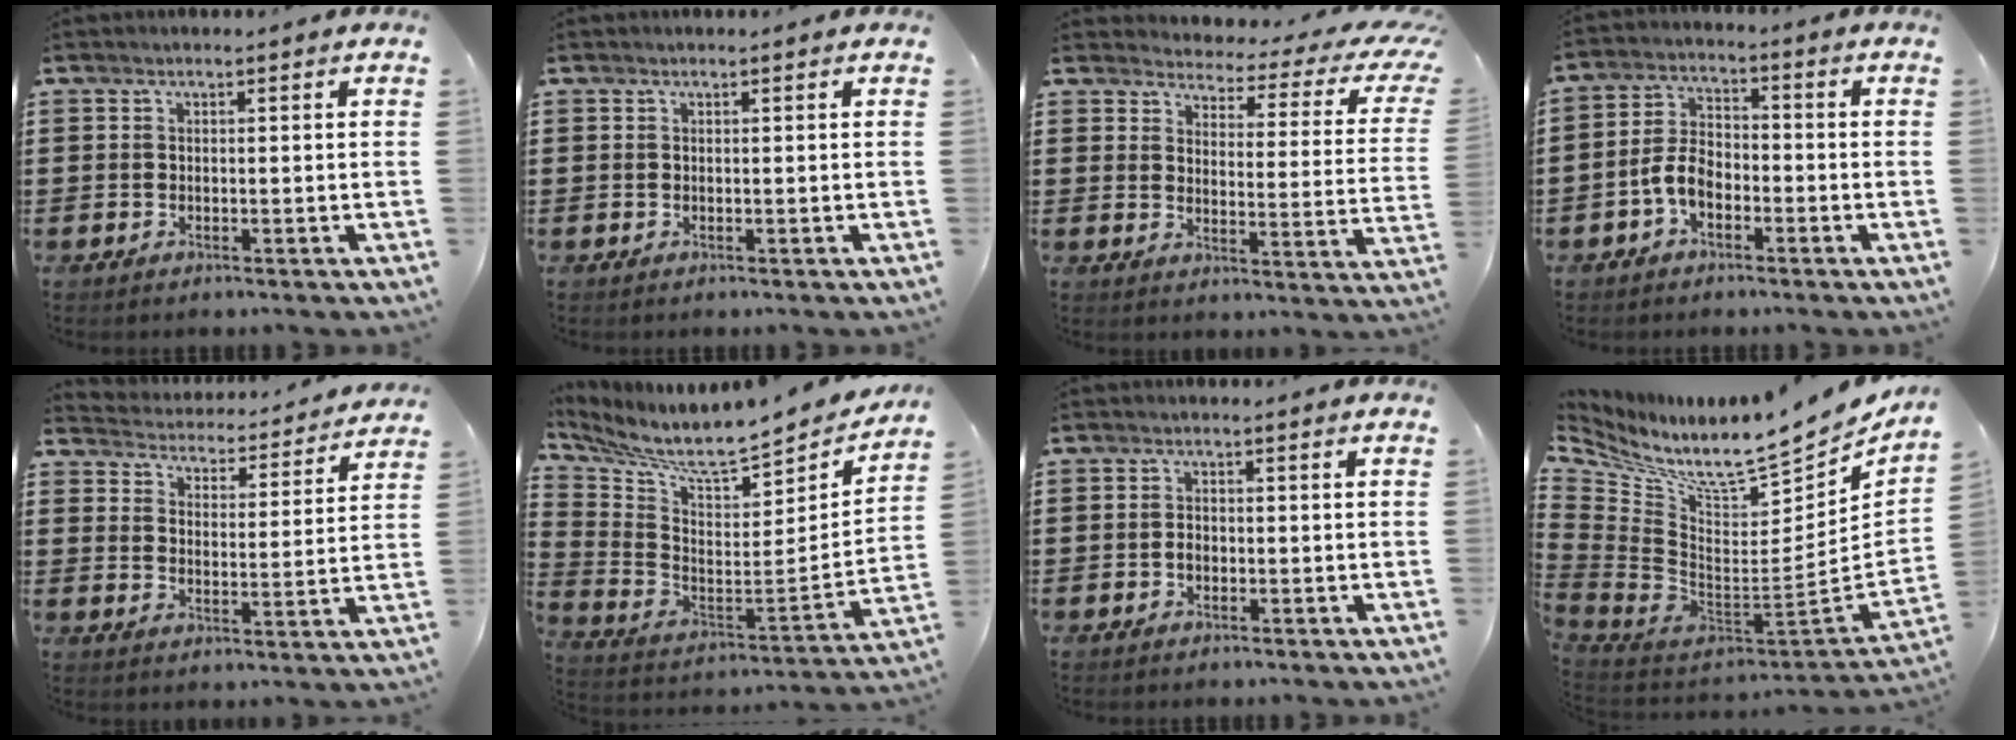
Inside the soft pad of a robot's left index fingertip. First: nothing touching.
{"total": 0.0}
{"total": 3.4, "force": [2.9, 1.0, 1.4], "torque": [-0.041, -0.027, 0.041]}
{"total": 5.4, "force": [-2.5, 3.0, 3.7], "torque": [-0.092, 0.004, -0.054]}
{"total": 3.9, "force": [3.9, 0.1, -0.3], "torque": [-0.021, -0.037, 0.061]}
{"total": 7.2, "force": [6.2, 0.8, 3.5], "torque": [-0.094, -0.068, 0.096]}
{"total": 1.4, "force": [-0.3, 0.9, 1.0], "torque": [-0.022, 0.002, -0.005]}
{"total": 10.7, "force": [8.3, 1.6, 6.6], "torque": [-0.132, -0.089, 0.132]}